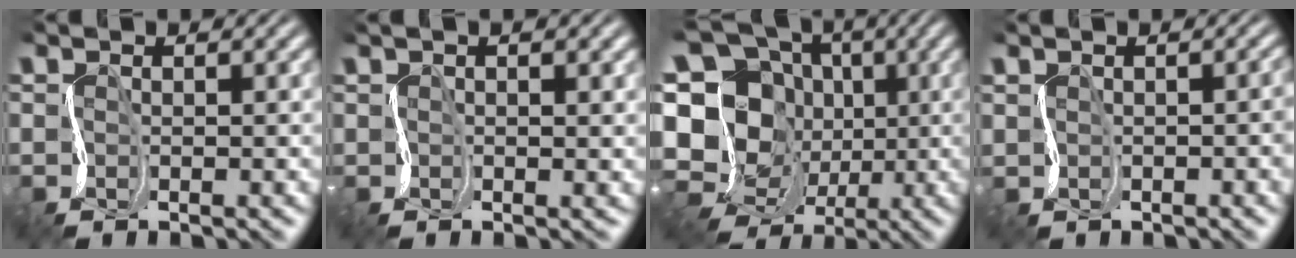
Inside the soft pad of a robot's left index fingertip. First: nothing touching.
{"total": 0.9, "force": [0.8, -0.3, 0.3], "torque": [-0.015, -0.005, 0.017]}
{"total": 17.5, "force": [0.2, 16.6, 5.8], "torque": [-0.178, 0.023, -0.030]}
{"total": 0.7, "force": [-0.1, 0.4, 0.5], "torque": [0.000, 0.006, 0.004]}